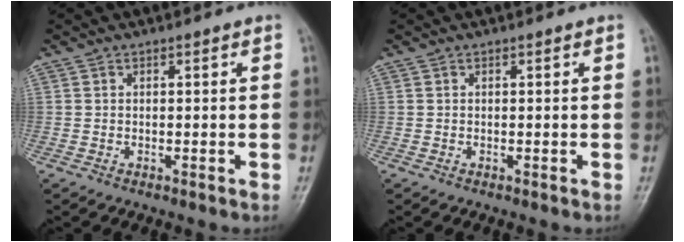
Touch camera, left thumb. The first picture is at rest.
{"total": 0.0}